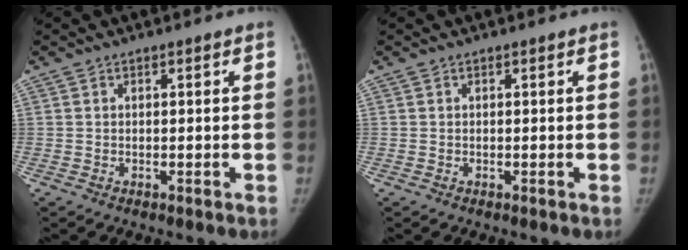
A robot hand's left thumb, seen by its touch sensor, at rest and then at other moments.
{"total": 0.0}